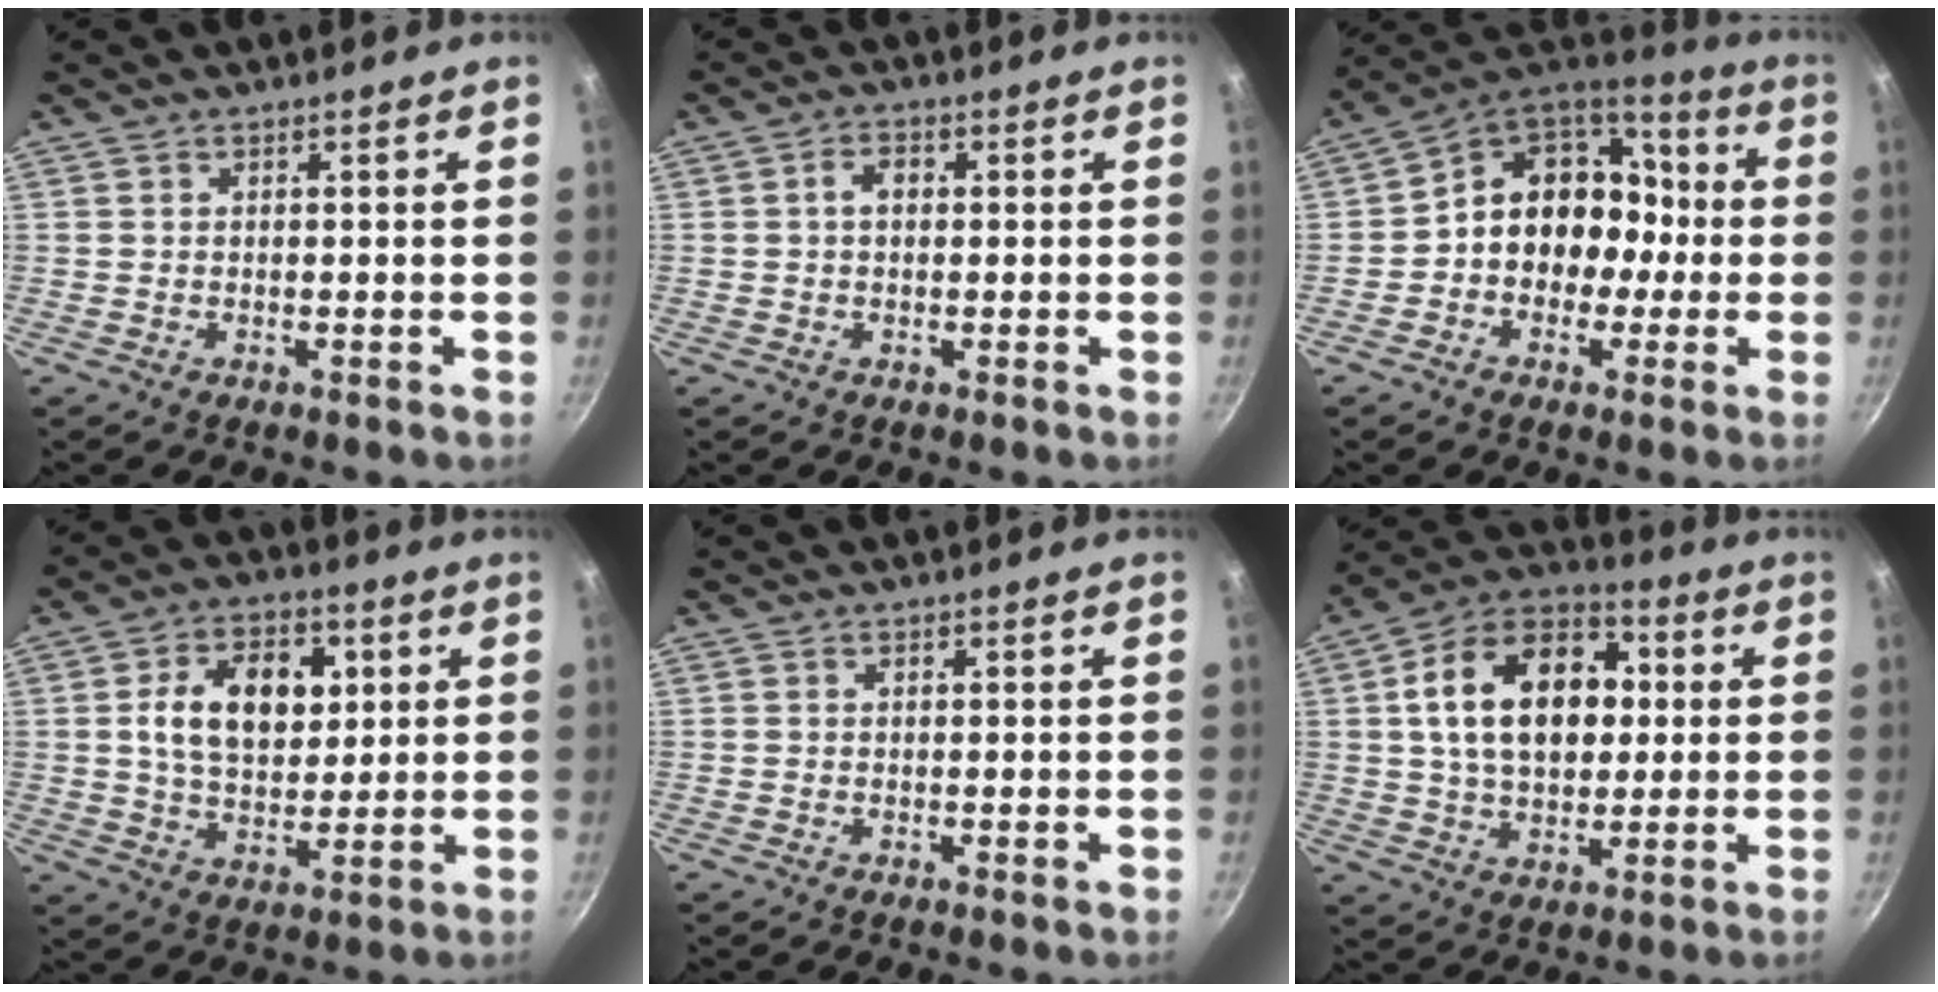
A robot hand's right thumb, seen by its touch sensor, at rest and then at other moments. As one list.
[{"total": 2.8, "force": [0.3, 2.0, 1.9], "torque": [-0.024, 0.010, 0.001]}, {"total": 15.1, "force": [-1.7, 12.8, 7.8], "torque": [-0.068, 0.060, -0.038]}, {"total": 13.4, "force": [3.0, 8.9, 9.5], "torque": [-0.127, -0.004, 0.043]}, {"total": 0.0}, {"total": 19.6, "force": [3.0, 13.3, 14.1], "torque": [-0.200, 0.023, 0.037]}]